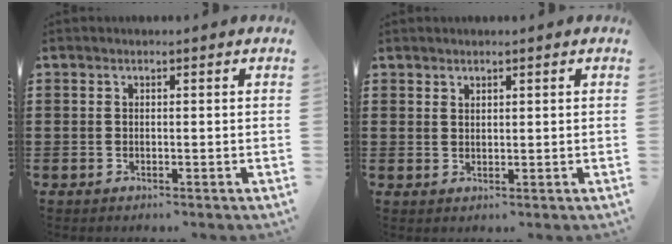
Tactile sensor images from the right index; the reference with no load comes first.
{"total": 1.2, "force": [1.1, 0.3, 0.0], "torque": [-0.001, 0.001, 0.022]}